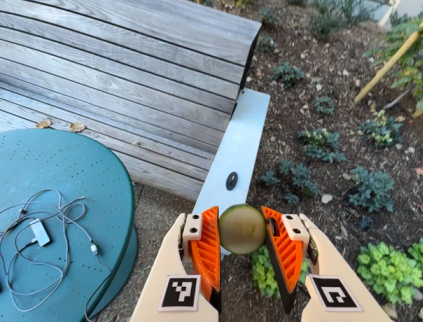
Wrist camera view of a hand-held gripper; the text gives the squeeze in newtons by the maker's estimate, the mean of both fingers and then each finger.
{"total": 13.4, "left": 14.2, "right": 12.7}